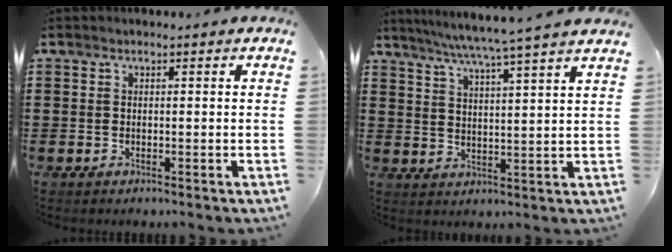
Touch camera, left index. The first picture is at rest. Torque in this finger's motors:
{"motor_torque": [1.40, -0.73, 0.39, 0.15]}